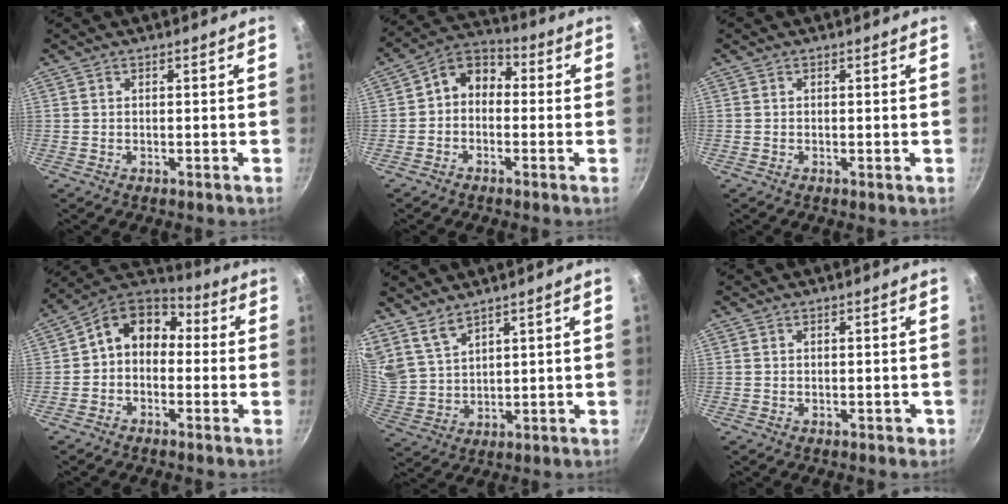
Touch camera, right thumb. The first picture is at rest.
{"total": 7.3, "force": [-0.3, 5.7, 4.6], "torque": [-0.054, 0.033, -0.029]}
{"total": 0.0}
{"total": 10.8, "force": [0.2, 8.3, 7.0], "torque": [-0.092, 0.048, -0.023]}
{"total": 6.8, "force": [5.6, 2.5, 3.0], "torque": [-0.051, -0.030, 0.128]}
{"total": 1.3, "force": [-0.4, 0.9, 0.8], "torque": [0.001, 0.008, -0.003]}